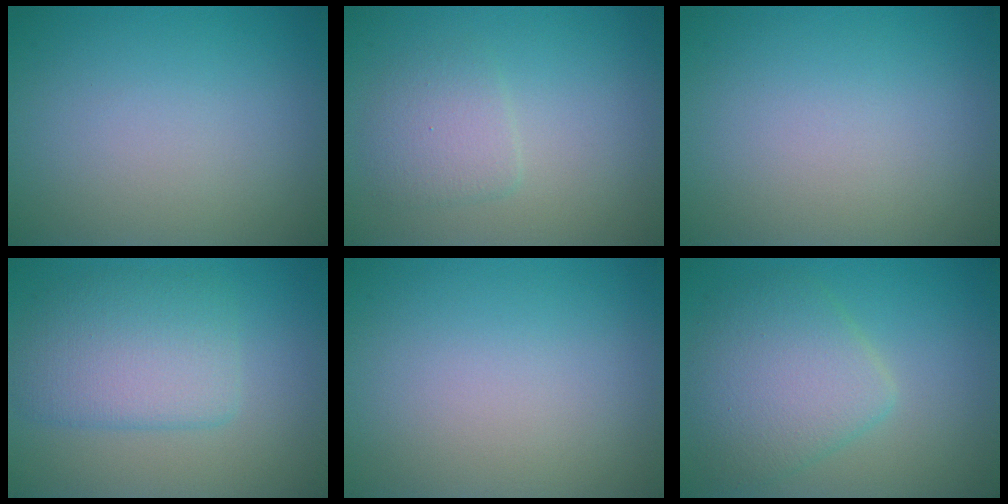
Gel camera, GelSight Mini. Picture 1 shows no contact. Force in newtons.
{"total": 2.3, "press": 2.3, "slide": 0.1}
{"total": 0.0}
{"total": 4.9, "press": 4.9, "slide": 0.2}
{"total": 0.0}
{"total": 5.1, "press": 5.1, "slide": 0.1}